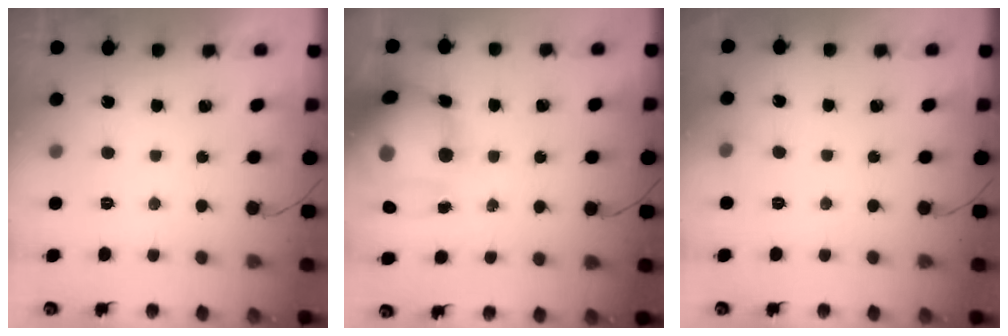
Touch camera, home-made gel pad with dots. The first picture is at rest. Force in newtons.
{"total": 20.8, "press": 20.4, "slide": 4.1}
{"total": 4.6, "press": 4.4, "slide": 1.4}